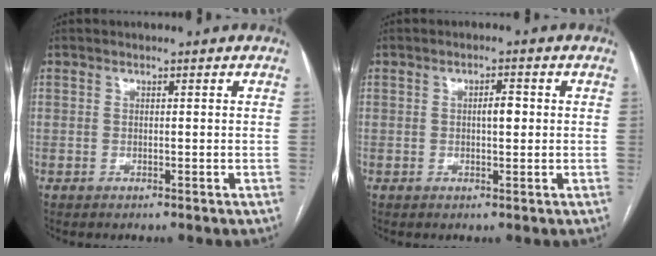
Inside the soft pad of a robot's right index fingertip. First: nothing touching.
{"total": 2.3, "force": [0.2, 0.7, 2.1], "torque": [-0.036, 0.002, 0.004]}